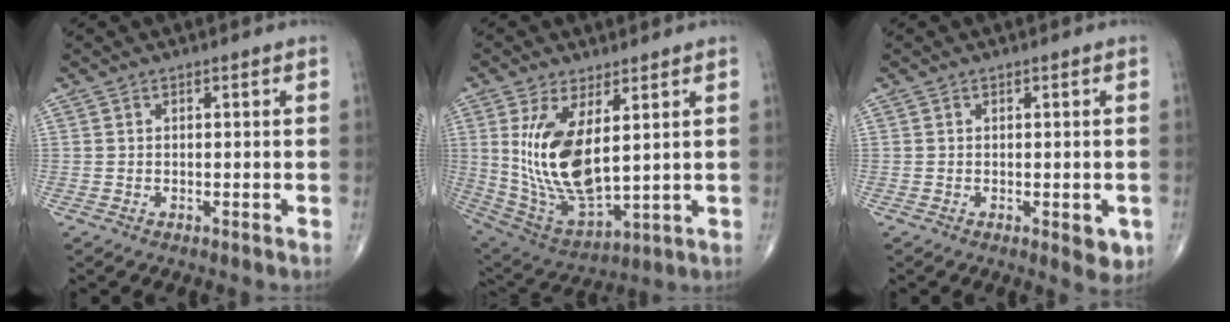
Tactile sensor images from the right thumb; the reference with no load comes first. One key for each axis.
{"total": 15.9, "fx": 3.4, "fy": 7.1, "fz": 13.8, "tx": -0.267, "ty": -0.026, "tz": 0.089}
{"total": 3.5, "fx": -1.1, "fy": 1.6, "fz": 2.9, "tx": -0.019, "ty": -0.005, "tz": -0.011}